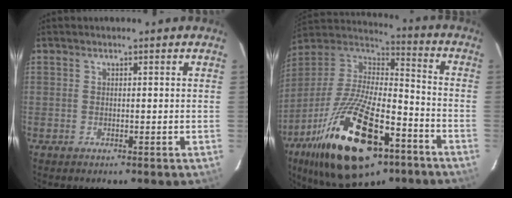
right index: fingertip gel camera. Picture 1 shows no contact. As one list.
[{"total": 28.8, "force": [-15.4, 11.6, 21.4], "torque": [-0.413, -0.033, -0.254]}]